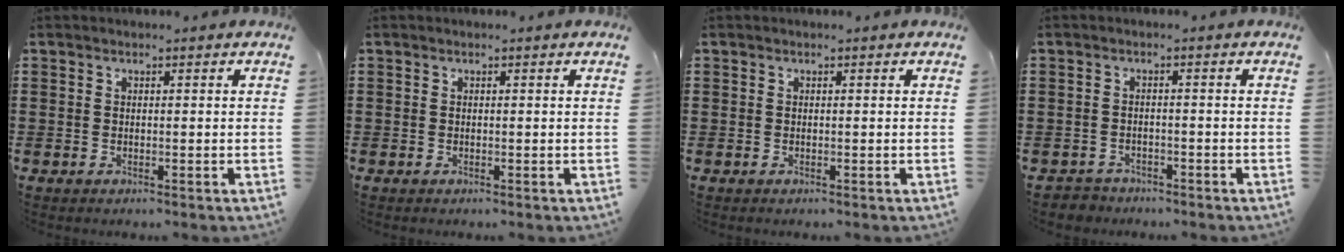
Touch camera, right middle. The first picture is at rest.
{"total": 0.0}
{"total": 0.0}
{"total": 1.6, "force": [-1.5, 0.5, -0.3], "torque": [-0.001, 0.002, -0.037]}